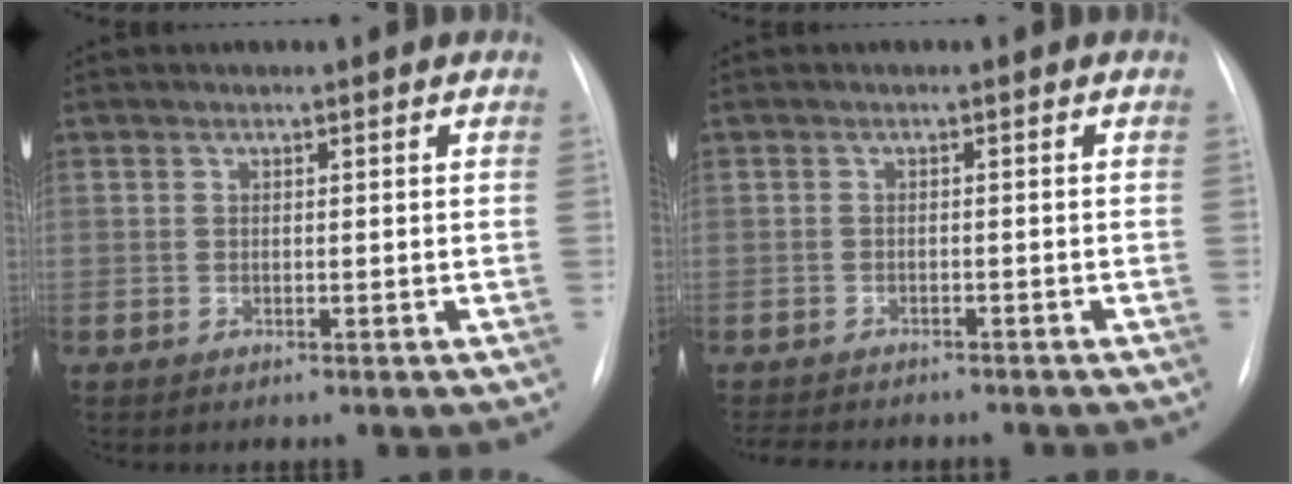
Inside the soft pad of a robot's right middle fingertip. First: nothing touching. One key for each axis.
{"total": 8.5, "fx": -7.5, "fy": 2.4, "fz": 3.3, "tx": -0.056, "ty": -0.004, "tz": -0.097}